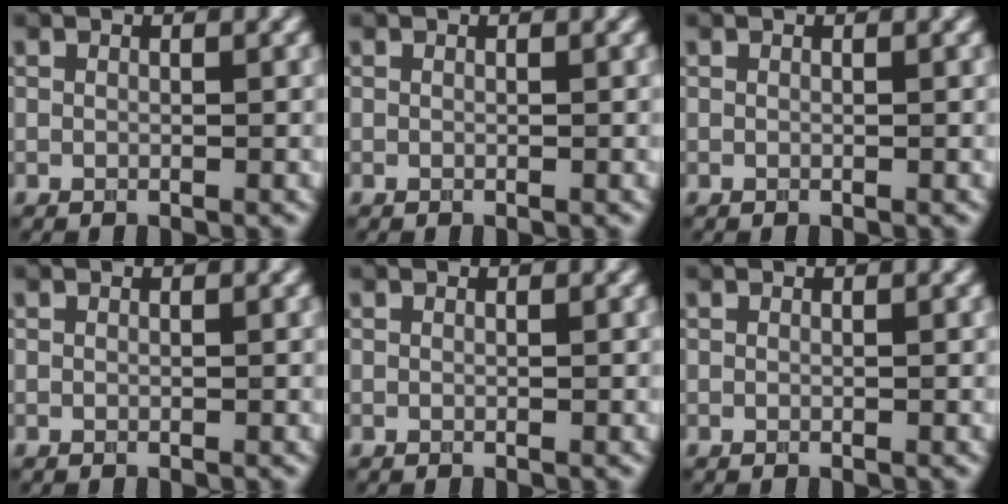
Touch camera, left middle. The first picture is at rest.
{"total": 0.0}
{"total": 0.0}
{"total": 0.0}
{"total": 0.0}
{"total": 0.0}